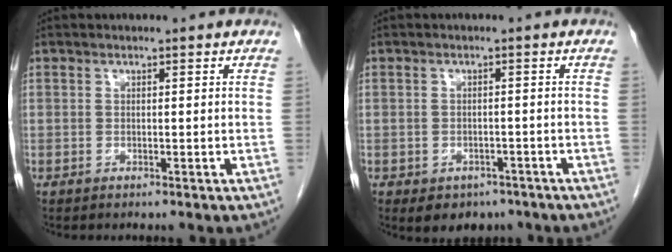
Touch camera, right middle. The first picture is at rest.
{"total": 5.0, "force": [-3.5, 3.3, 1.4], "torque": [-0.009, 0.006, -0.041]}